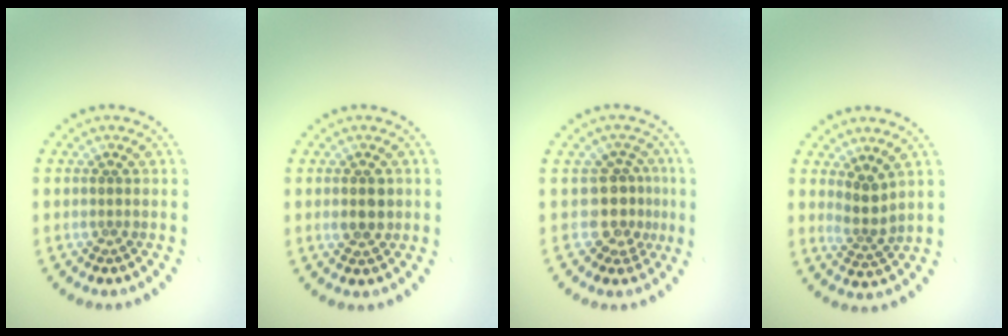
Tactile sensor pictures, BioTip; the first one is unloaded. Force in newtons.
{"total": 2.0, "press": 2.0, "slide": 0.2}
{"total": 2.9, "press": 2.1, "slide": 2.1}
{"total": 2.2, "press": 1.6, "slide": 1.5}